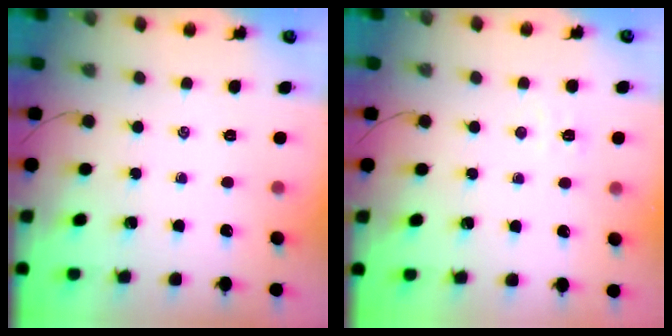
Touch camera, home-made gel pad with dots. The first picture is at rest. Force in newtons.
{"total": 3.0, "press": 2.9, "slide": 0.9}